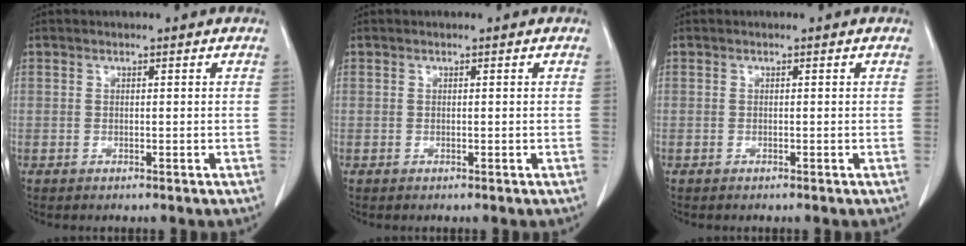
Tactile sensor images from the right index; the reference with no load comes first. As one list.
[{"total": 0.0}, {"total": 0.0}]